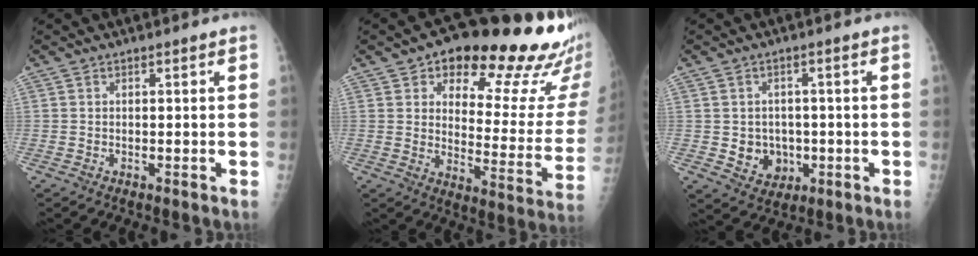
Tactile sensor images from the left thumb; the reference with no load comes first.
{"total": 24.2, "force": [15.8, 9.4, 15.8], "torque": [-0.155, -0.067, 0.204]}
{"total": 6.2, "force": [-0.8, 5.6, 2.7], "torque": [-0.010, 0.005, -0.001]}